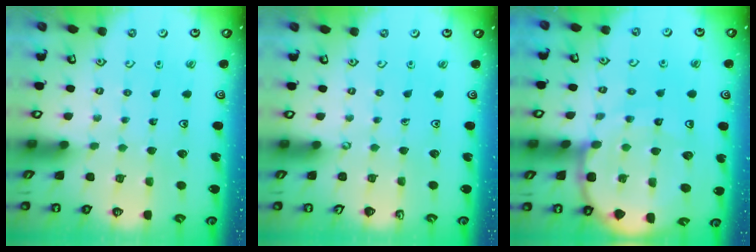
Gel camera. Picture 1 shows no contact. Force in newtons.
{"total": 0.0}
{"total": 14.7, "press": 14.5, "slide": 1.8}